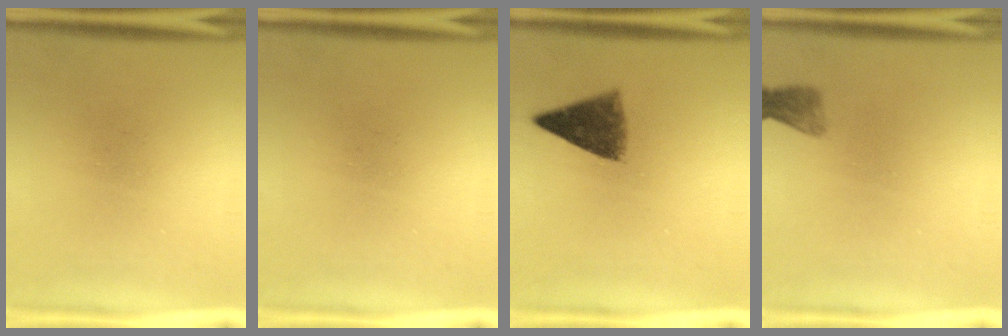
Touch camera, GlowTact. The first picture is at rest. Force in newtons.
{"total": 0.0}
{"total": 7.1}
{"total": 2.1}